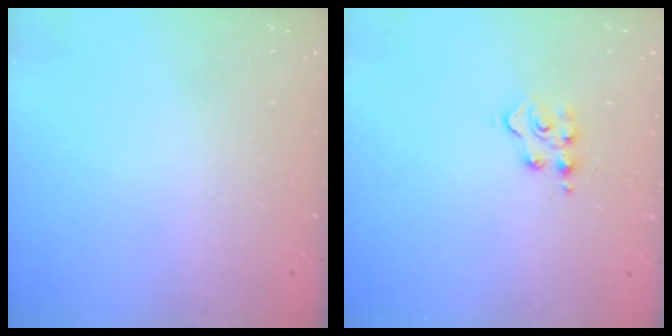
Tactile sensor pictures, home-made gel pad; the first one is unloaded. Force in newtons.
{"total": 4.8, "press": 4.8, "slide": 0.3}